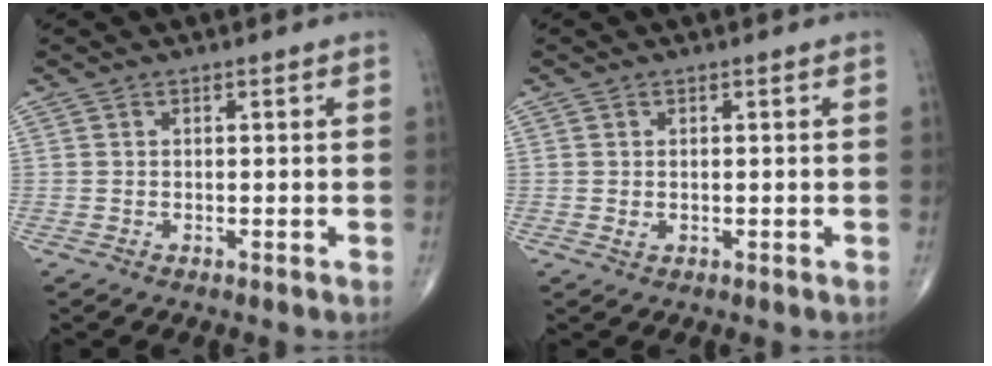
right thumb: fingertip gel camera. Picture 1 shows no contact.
{"total": 0.9, "force": [0.0, 0.6, 0.7], "torque": [-0.014, -0.001, 0.002]}